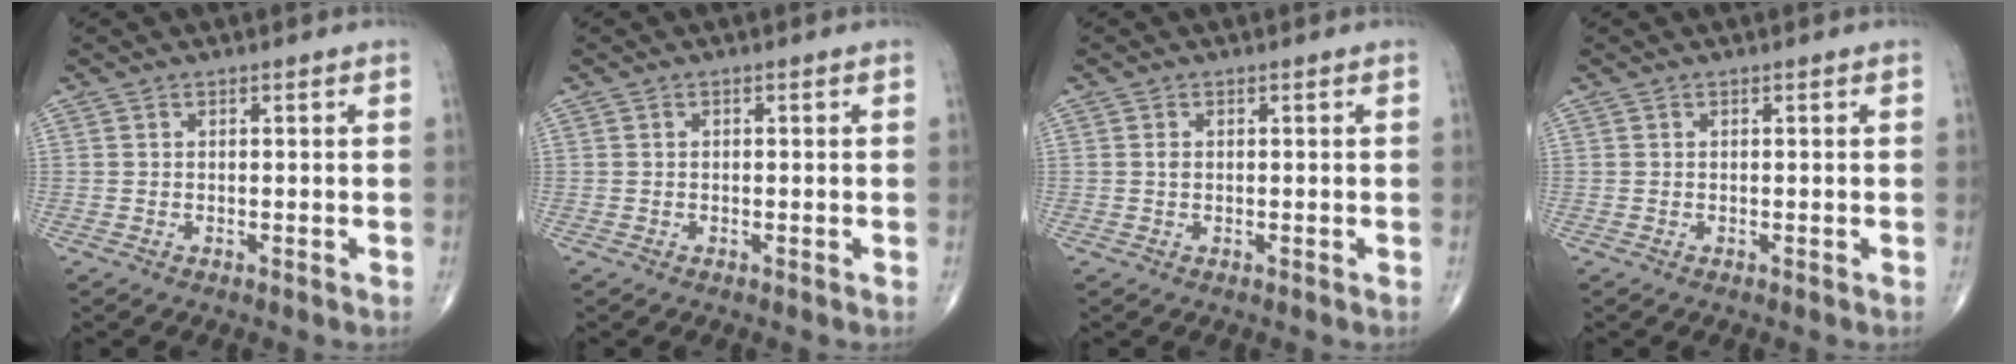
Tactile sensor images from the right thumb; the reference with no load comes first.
{"total": 0.0}
{"total": 0.7, "force": [0.1, 0.5, 0.5], "torque": [-0.008, 0.001, 0.001]}
{"total": 0.0}